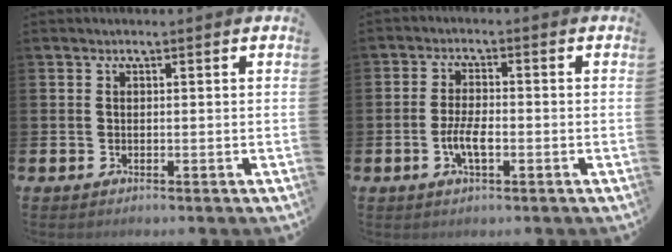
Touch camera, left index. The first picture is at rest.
{"total": 3.9, "force": [-1.1, 1.4, 3.5], "torque": [-0.064, 0.001, -0.022]}